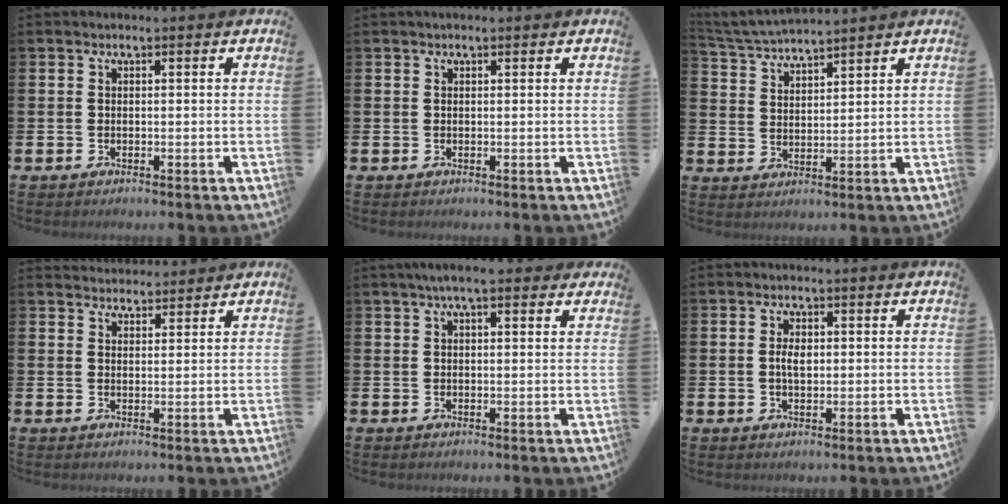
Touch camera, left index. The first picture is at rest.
{"total": 0.6, "force": [0.5, 0.2, 0.4], "torque": [0.002, 0.000, 0.006]}
{"total": 4.4, "force": [4.4, 0.0, 0.4], "torque": [-0.025, -0.026, 0.077]}
{"total": 3.1, "force": [3.0, 0.8, -0.2], "torque": [0.003, -0.014, 0.054]}
{"total": 4.0, "force": [3.0, 1.1, 2.5], "torque": [-0.045, -0.002, 0.051]}
{"total": 2.5, "force": [0.3, 1.4, 2.0], "torque": [-0.027, 0.001, 0.002]}